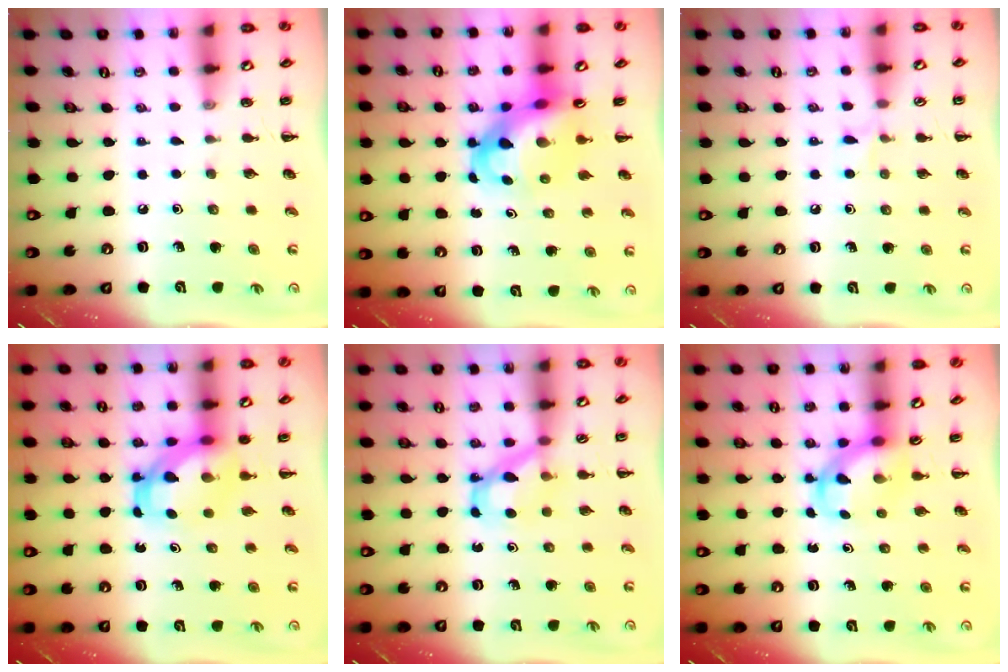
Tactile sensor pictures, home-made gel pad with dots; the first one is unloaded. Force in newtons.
{"total": 7.4, "press": 7.0, "slide": 2.3}
{"total": 4.0, "press": 3.7, "slide": 1.6}
{"total": 5.2, "press": 5.2, "slide": 0.4}
{"total": 6.3, "press": 6.2, "slide": 0.4}
{"total": 3.6, "press": 3.6, "slide": 0.5}